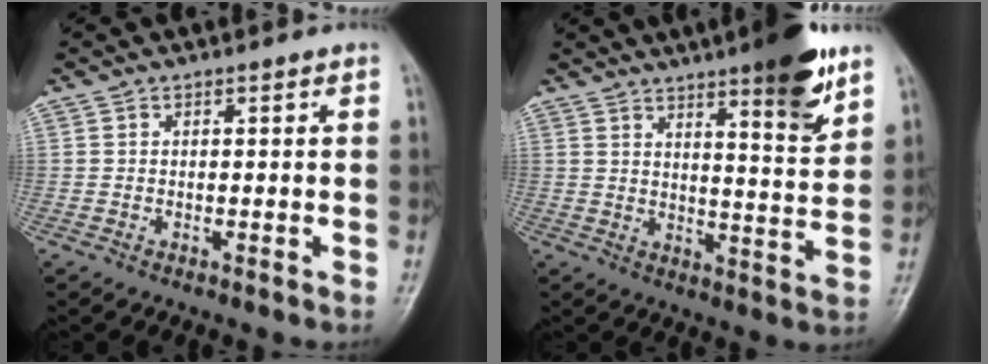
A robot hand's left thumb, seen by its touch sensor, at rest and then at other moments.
{"total": 12.6, "force": [7.9, 2.1, 9.5], "torque": [-0.116, -0.048, 0.112]}